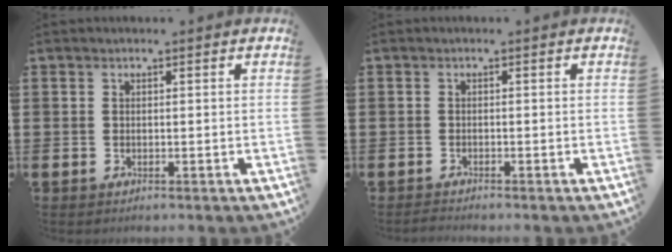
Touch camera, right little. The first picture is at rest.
{"total": 0.7, "force": [-0.7, 0.0, 0.2], "torque": [-0.006, -0.001, -0.013]}